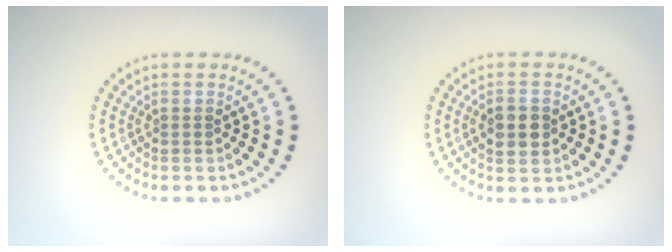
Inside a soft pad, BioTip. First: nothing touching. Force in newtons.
{"total": 2.9, "press": 2.9, "slide": 0.1}